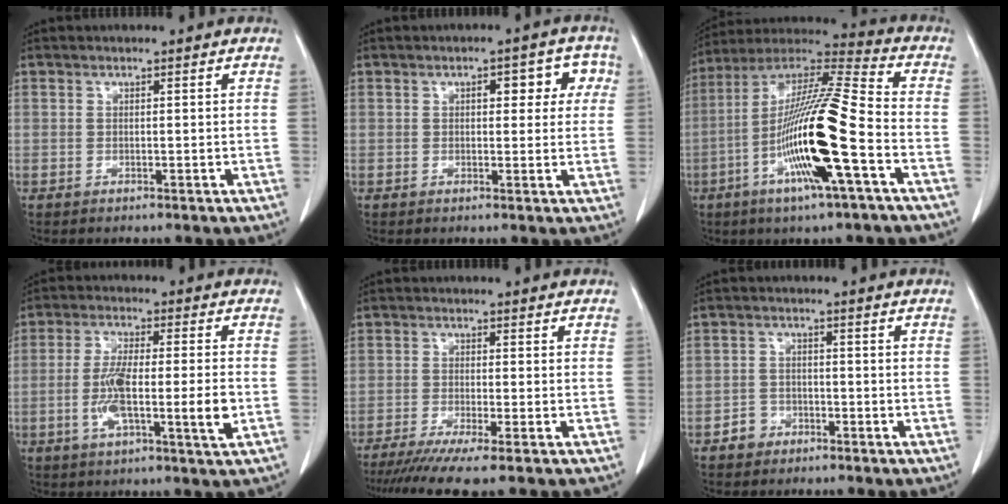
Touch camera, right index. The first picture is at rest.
{"total": 5.4, "force": [1.6, 2.7, 4.4], "torque": [-0.042, 0.021, 0.017]}
{"total": 19.4, "force": [-5.6, 0.8, 18.5], "torque": [-0.363, -0.012, -0.110]}
{"total": 10.3, "force": [-2.0, 1.2, 10.0], "torque": [-0.182, -0.002, -0.038]}
{"total": 8.3, "force": [-6.2, -0.4, 5.6], "torque": [-0.085, -0.019, -0.099]}
{"total": 3.0, "force": [-1.8, 2.4, 0.4], "torque": [-0.006, 0.011, -0.033]}